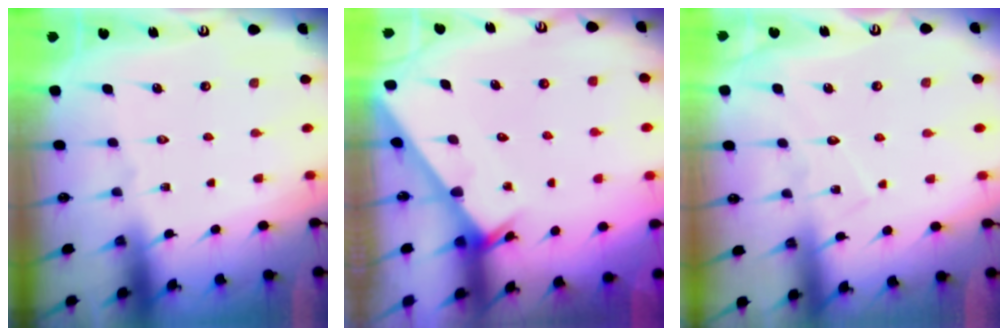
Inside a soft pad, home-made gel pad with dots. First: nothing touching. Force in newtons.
{"total": 3.0, "press": 3.0, "slide": 0.2}
{"total": 6.1, "press": 6.1, "slide": 0.1}